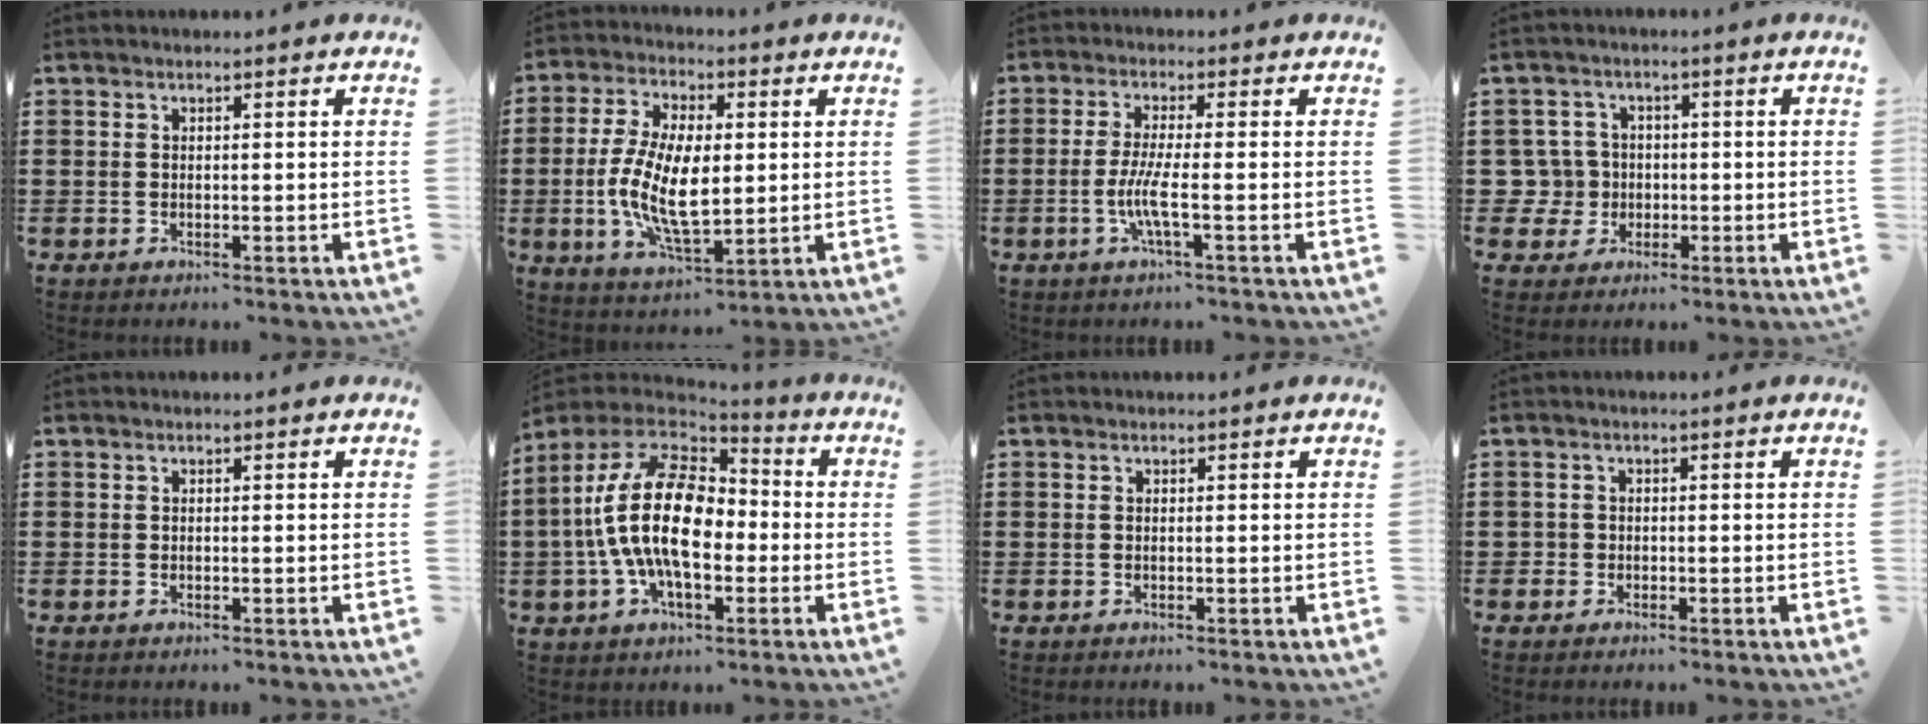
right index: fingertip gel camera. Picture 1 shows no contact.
{"total": 11.0, "force": [-0.5, 5.2, 9.7], "torque": [-0.207, 0.001, -0.010]}
{"total": 5.1, "force": [-1.4, 0.2, 4.9], "torque": [-0.107, -0.015, -0.033]}
{"total": 5.3, "force": [-0.7, 5.1, 1.2], "torque": [-0.064, 0.007, -0.019]}
{"total": 0.0}
{"total": 16.0, "force": [-0.9, 8.4, 13.5], "torque": [-0.308, 0.002, -0.022]}
{"total": 0.0}
{"total": 1.2, "force": [-0.7, 1.0, 0.0], "torque": [-0.002, 0.003, -0.017]}